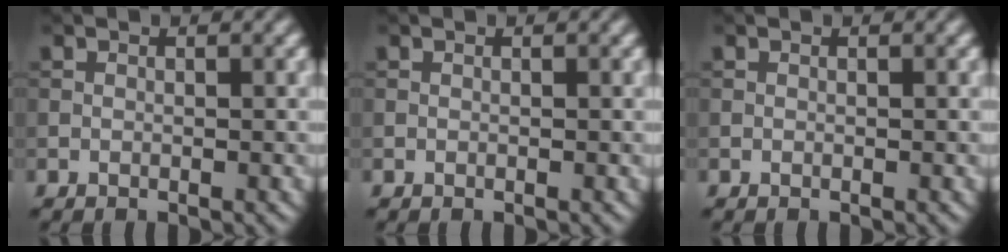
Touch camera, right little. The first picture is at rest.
{"total": 0.0}
{"total": 0.0}